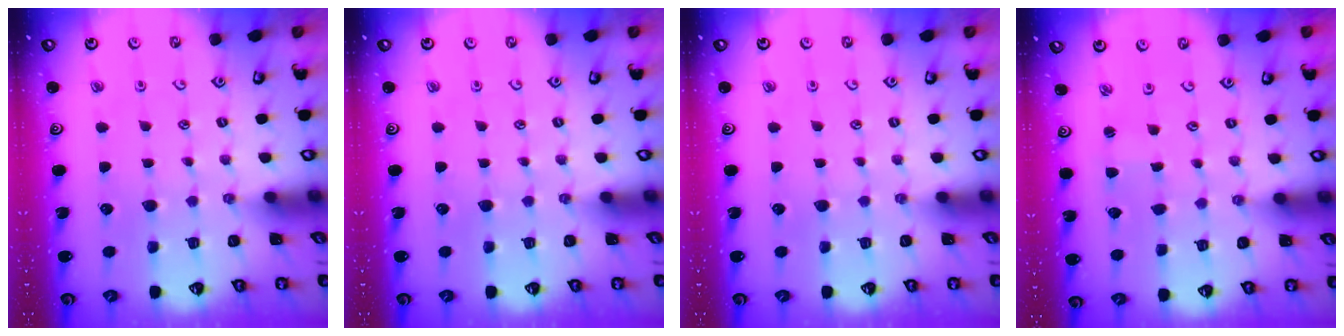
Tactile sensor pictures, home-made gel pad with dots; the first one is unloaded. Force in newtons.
{"total": 0.0}
{"total": 0.0}
{"total": 1.5, "press": 1.5, "slide": 0.1}